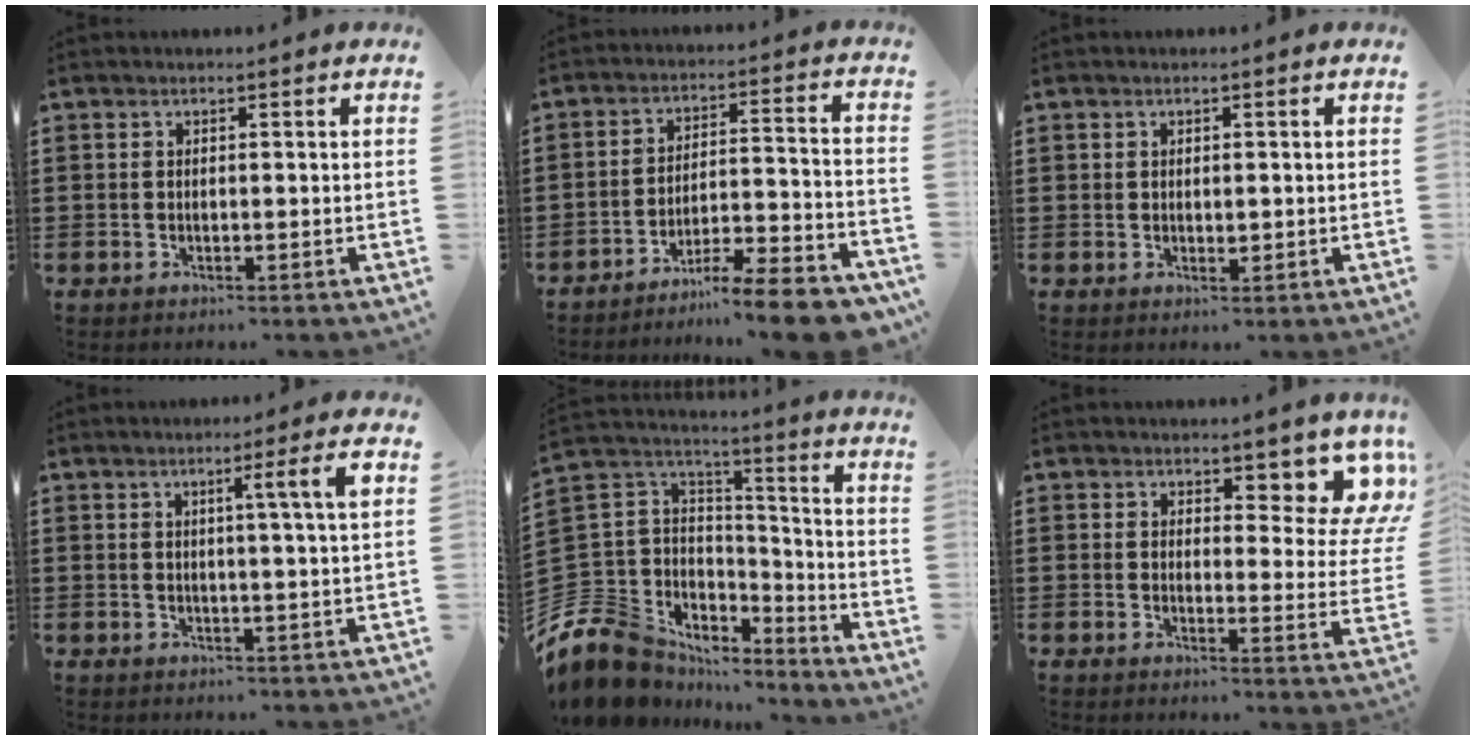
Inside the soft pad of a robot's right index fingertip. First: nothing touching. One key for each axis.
{"total": 9.3, "fx": -8.2, "fy": 0.7, "fz": 4.5, "tx": -0.057, "ty": 0.017, "tz": -0.155}
{"total": 1.0, "fx": 0.3, "fy": 0.6, "fz": 0.6, "tx": -0.013, "ty": 0.004, "tz": 0.006}
{"total": 5.3, "fx": 1.8, "fy": -0.6, "fz": 4.9, "tx": -0.082, "ty": -0.012, "tz": 0.021}
{"total": 10.1, "fx": -6.4, "fy": 7.5, "fz": 1.9, "tx": -0.103, "ty": -0.010, "tz": -0.124}
{"total": 8.0, "fx": 6.4, "fy": 2.9, "fz": 3.8, "tx": -0.060, "ty": -0.037, "tz": 0.111}